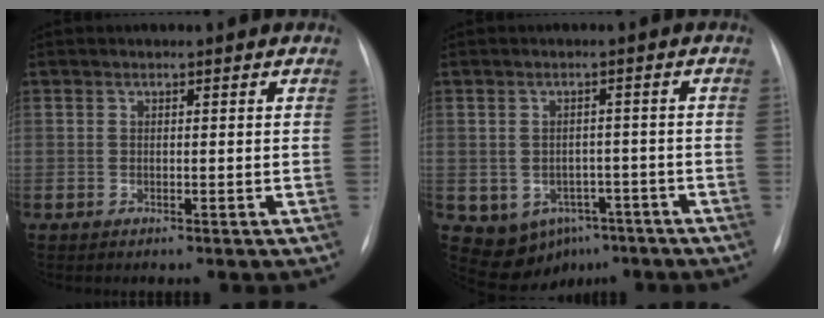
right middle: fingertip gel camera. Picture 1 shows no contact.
{"total": 7.6, "force": [-4.0, 5.9, 2.7], "torque": [-0.042, 0.020, -0.042]}